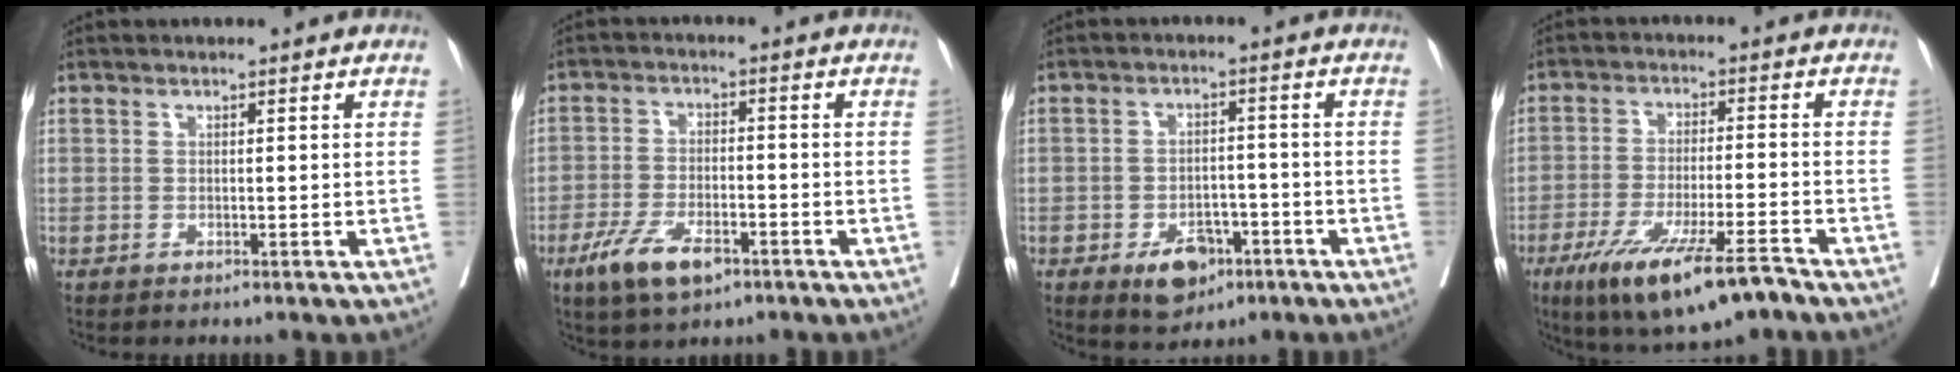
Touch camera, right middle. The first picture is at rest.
{"total": 7.9, "force": [-4.6, 3.0, 5.6], "torque": [-0.114, -0.009, -0.079]}
{"total": 6.5, "force": [-3.5, 3.9, 3.9], "torque": [-0.054, 0.004, -0.049]}
{"total": 13.1, "force": [-8.6, 1.9, 9.7], "torque": [-0.167, -0.027, -0.142]}